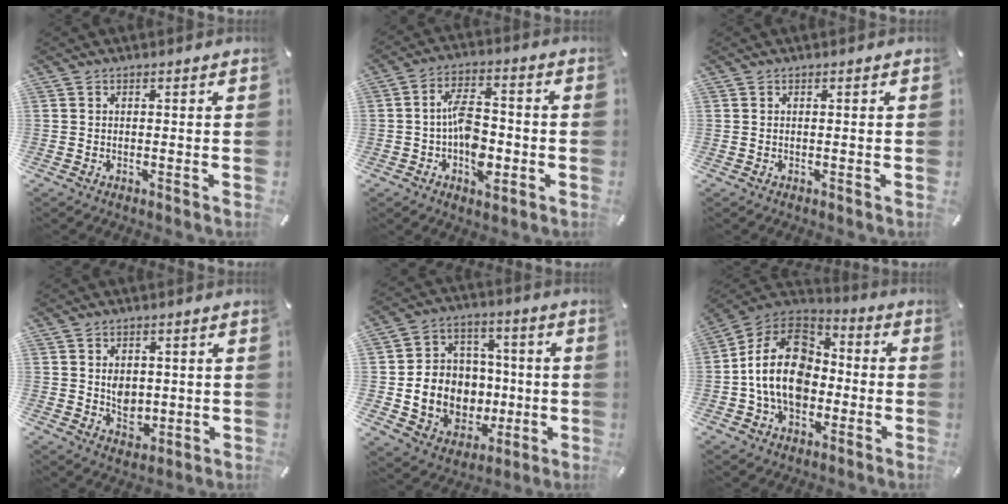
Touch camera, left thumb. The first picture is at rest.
{"total": 10.4, "force": [-2.6, 6.0, 8.0], "torque": [-0.138, 0.012, -0.046]}
{"total": 0.0}
{"total": 5.5, "force": [0.5, 4.7, 2.9], "torque": [-0.026, -0.002, 0.008]}
{"total": 12.9, "force": [-1.2, 12.2, 3.9], "torque": [-0.063, 0.005, -0.003]}
{"total": 16.7, "force": [-2.1, 13.0, 10.3], "torque": [-0.219, 0.027, -0.043]}